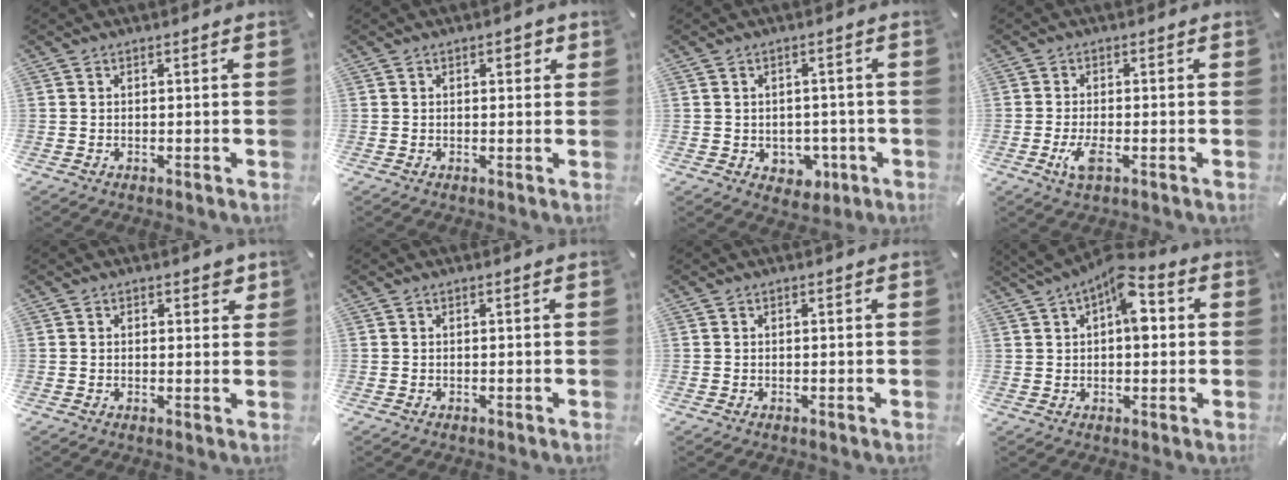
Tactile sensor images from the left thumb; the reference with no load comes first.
{"total": 2.2, "force": [0.7, 1.3, 1.6], "torque": [-0.017, 0.002, 0.006]}
{"total": 4.7, "force": [-0.8, 4.3, 1.8], "torque": [-0.011, 0.002, -0.015]}
{"total": 4.3, "force": [-1.5, 1.5, 3.8], "torque": [-0.090, -0.007, -0.031]}
{"total": 2.3, "force": [1.1, 1.5, 1.3], "torque": [-0.004, -0.002, 0.012]}
{"total": 0.0}
{"total": 0.0}
{"total": 10.4, "force": [3.5, 5.3, 8.2], "torque": [-0.108, -0.013, 0.057]}